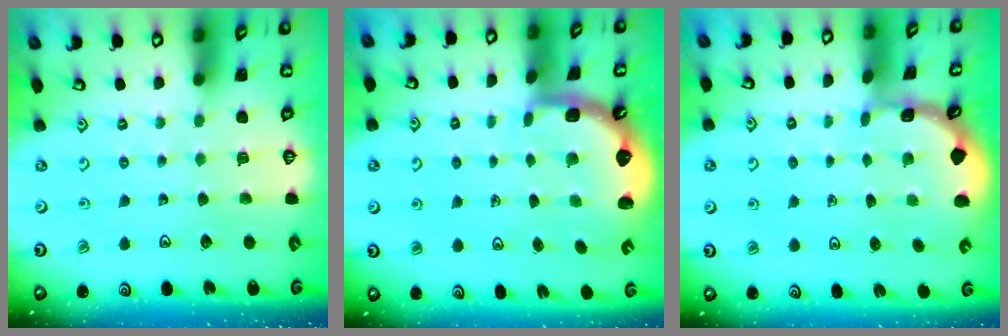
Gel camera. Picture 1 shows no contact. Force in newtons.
{"total": 2.6, "press": 1.3, "slide": 2.2}
{"total": 1.2, "press": 1.1, "slide": 0.2}